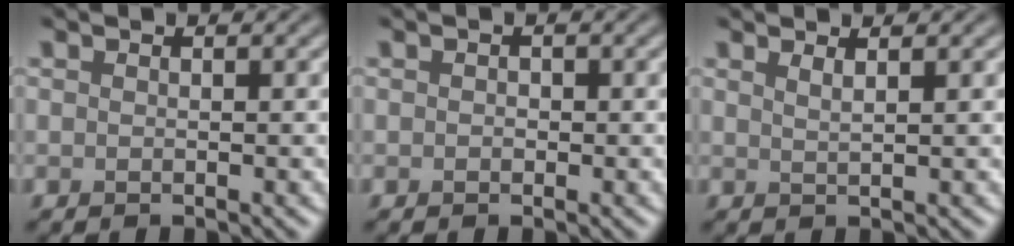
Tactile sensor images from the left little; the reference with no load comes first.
{"total": 0.5, "force": [0.0, 0.5, 0.2], "torque": [0.001, -0.004, -0.002]}
{"total": 1.4, "force": [0.9, 0.5, 0.9], "torque": [-0.006, 0.003, 0.008]}